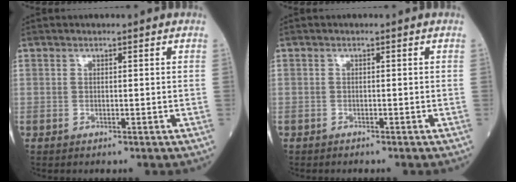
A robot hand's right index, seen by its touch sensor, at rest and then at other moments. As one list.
[{"total": 0.6, "force": [-0.5, 0.3, 0.0], "torque": [-0.011, 0.000, -0.015]}]